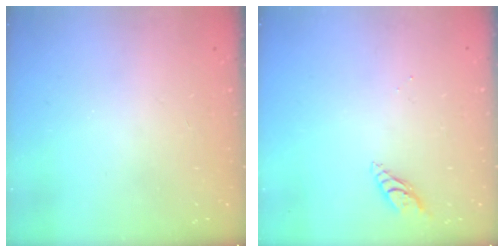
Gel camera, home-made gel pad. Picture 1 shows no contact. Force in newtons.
{"total": 5.0, "press": 5.0, "slide": 0.4}